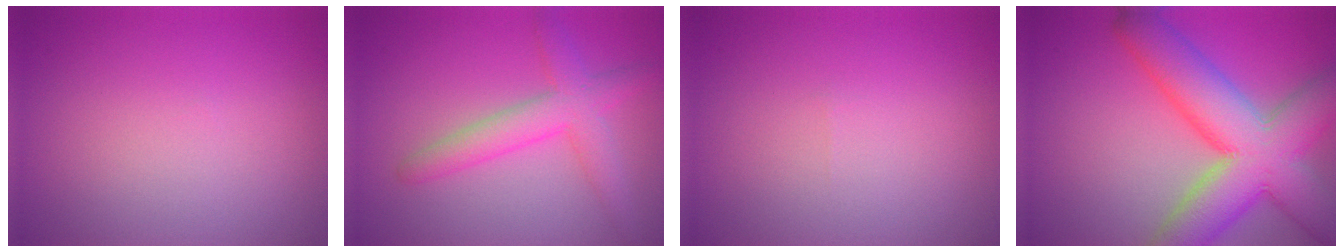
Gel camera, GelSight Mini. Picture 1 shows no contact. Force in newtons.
{"total": 4.1, "press": 4.1, "slide": 0.1}
{"total": 0.0}
{"total": 11.3, "press": 11.3, "slide": 0.5}